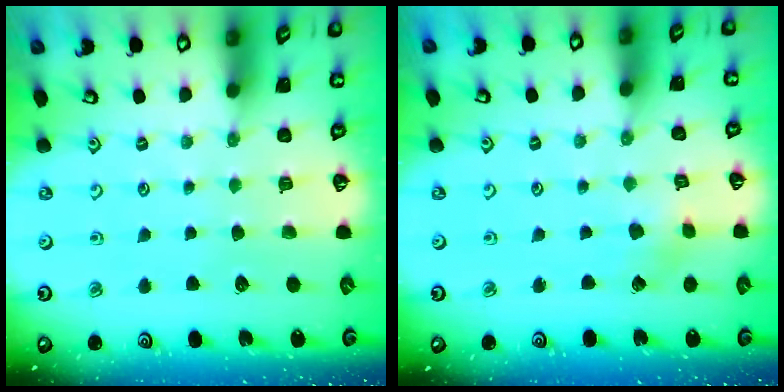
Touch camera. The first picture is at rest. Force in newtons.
{"total": 2.1, "press": 2.1, "slide": 0.2}